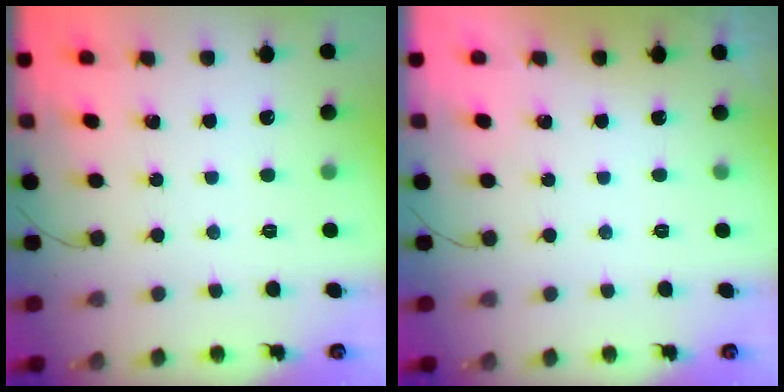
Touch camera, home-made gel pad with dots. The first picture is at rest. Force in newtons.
{"total": 0.0}